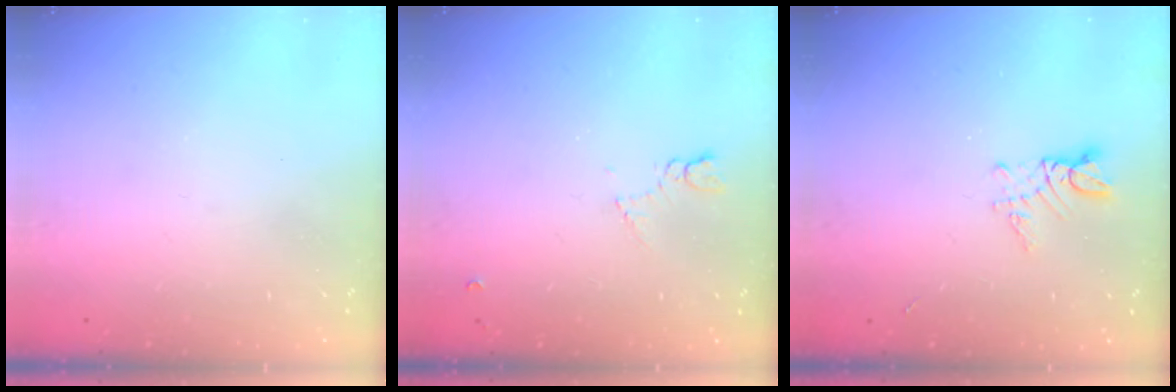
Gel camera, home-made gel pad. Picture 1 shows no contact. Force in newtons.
{"total": 5.2, "press": 5.1, "slide": 0.8}
{"total": 3.5, "press": 3.5, "slide": 0.4}